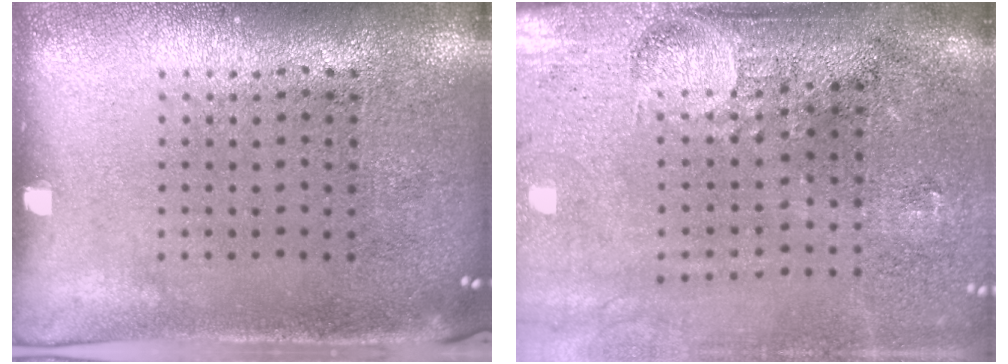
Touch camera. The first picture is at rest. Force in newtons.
{"total": 4.5, "press": 3.8, "slide": 2.4}